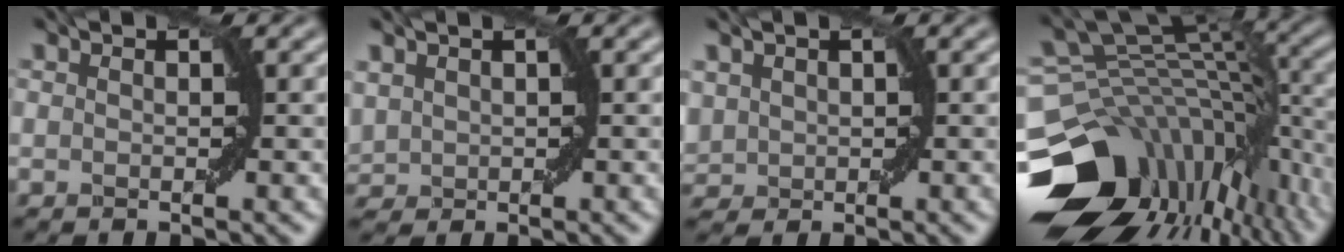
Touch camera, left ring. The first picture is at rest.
{"total": 1.8, "force": [0.7, 1.5, 0.9], "torque": [-0.025, 0.005, 0.019]}
{"total": 2.4, "force": [0.6, 2.1, 1.1], "torque": [-0.030, 0.001, 0.015]}
{"total": 16.3, "force": [-5.9, 11.1, 10.3], "torque": [-0.209, -0.006, -0.072]}